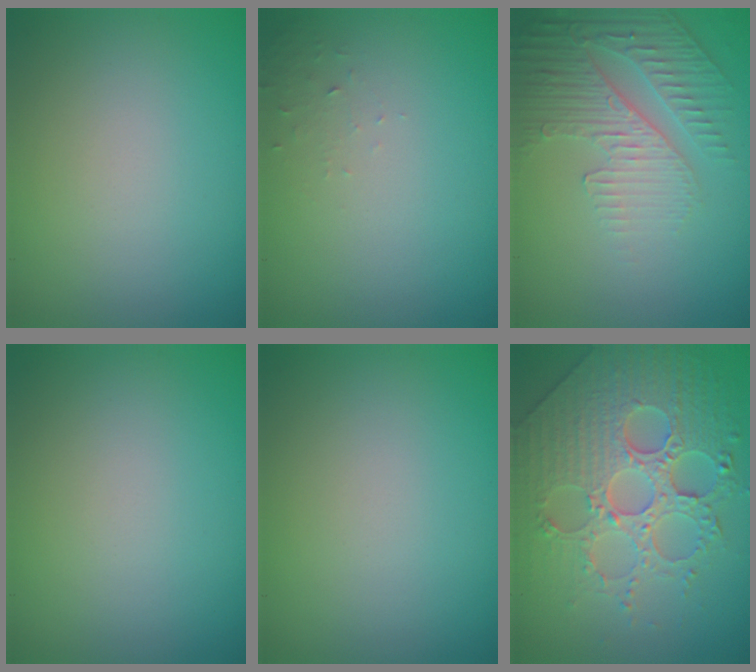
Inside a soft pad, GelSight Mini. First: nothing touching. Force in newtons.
{"total": 1.0, "press": 0.9, "slide": 0.1}
{"total": 5.0, "press": 3.4, "slide": 3.7}
{"total": 0.0}
{"total": 0.0}
{"total": 7.8, "press": 6.1, "slide": 4.8}